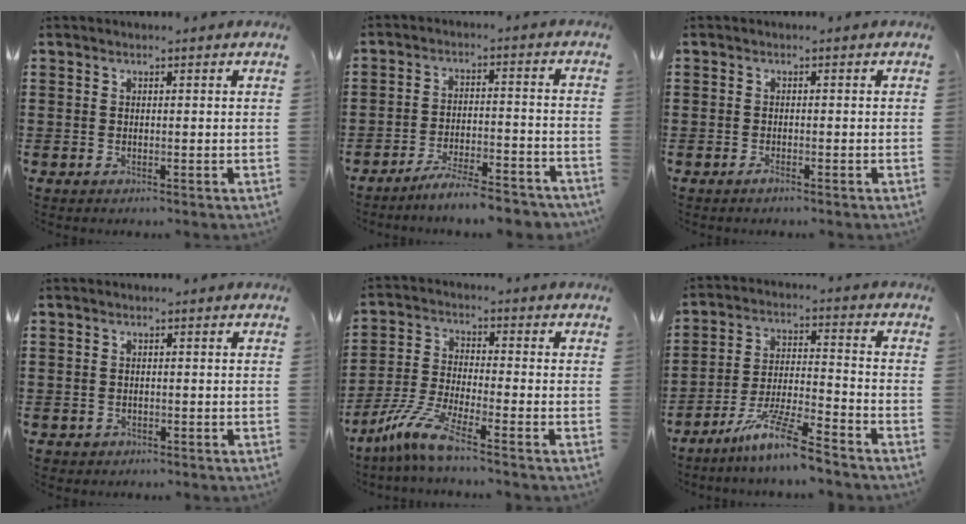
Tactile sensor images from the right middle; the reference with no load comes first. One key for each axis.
{"total": 5.9, "fx": -5.5, "fy": -0.1, "fz": 2.2, "tx": -0.048, "ty": -0.012, "tz": -0.107}
{"total": 0.8, "fx": -0.6, "fy": 0.1, "fz": 0.4, "tx": -0.010, "ty": -0.006, "tz": -0.011}
{"total": 0.6, "fx": -0.4, "fy": 0.4, "fz": 0.0, "tx": -0.002, "ty": 0.003, "tz": -0.010}
{"total": 7.7, "fx": -5.7, "fy": 0.5, "fz": 5.2, "tx": -0.132, "ty": -0.020, "tz": -0.118}
{"total": 9.8, "fx": -7.7, "fy": 0.5, "fz": 6.0, "tx": -0.122, "ty": -0.001, "tz": -0.150}